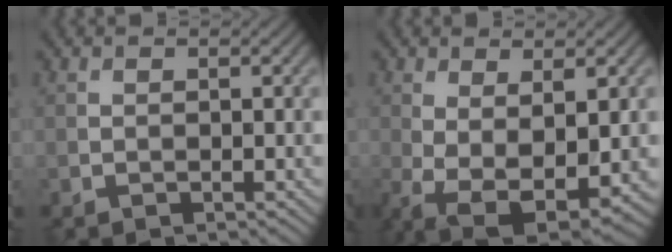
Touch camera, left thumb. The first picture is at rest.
{"total": 7.8, "force": [-1.5, 3.5, 6.8], "torque": [-0.143, -0.028, -0.008]}